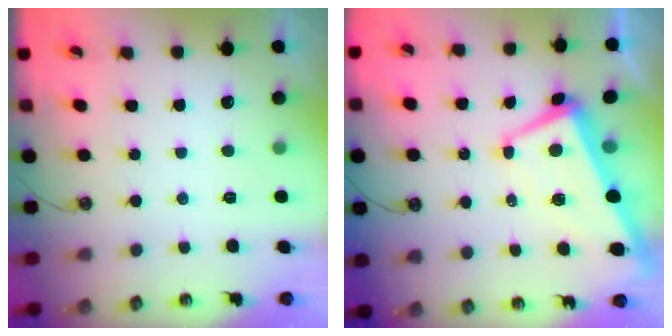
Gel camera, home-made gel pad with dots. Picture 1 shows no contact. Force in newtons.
{"total": 1.9, "press": 1.7, "slide": 1.0}